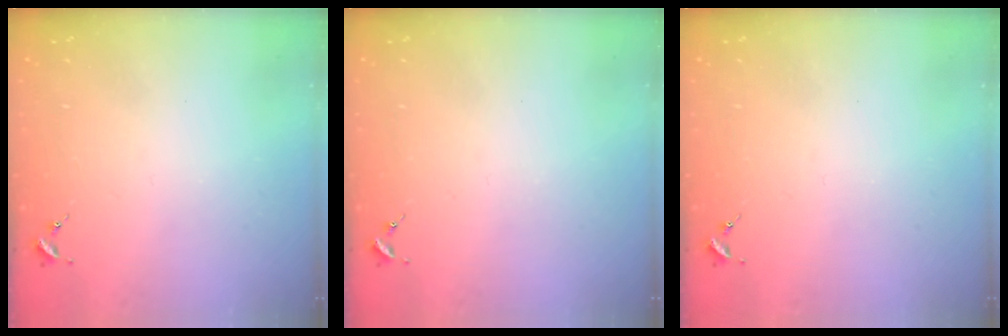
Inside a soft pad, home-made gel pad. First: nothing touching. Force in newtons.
{"total": 0.0}
{"total": 0.0}